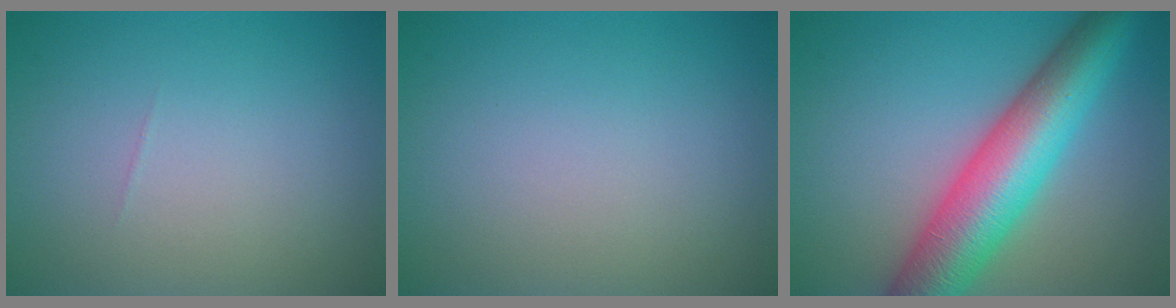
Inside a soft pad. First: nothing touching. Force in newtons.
{"total": 0.0}
{"total": 9.9, "press": 9.9, "slide": 0.3}